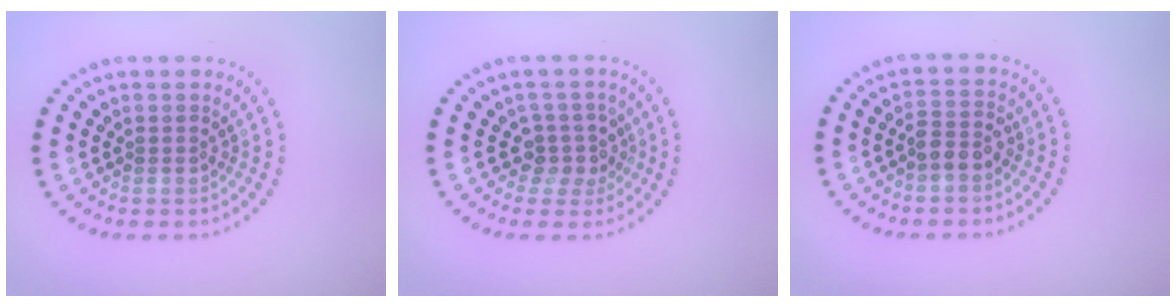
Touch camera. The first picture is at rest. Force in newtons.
{"total": 2.3, "press": 1.9, "slide": 1.4}
{"total": 2.2, "press": 2.1, "slide": 0.7}